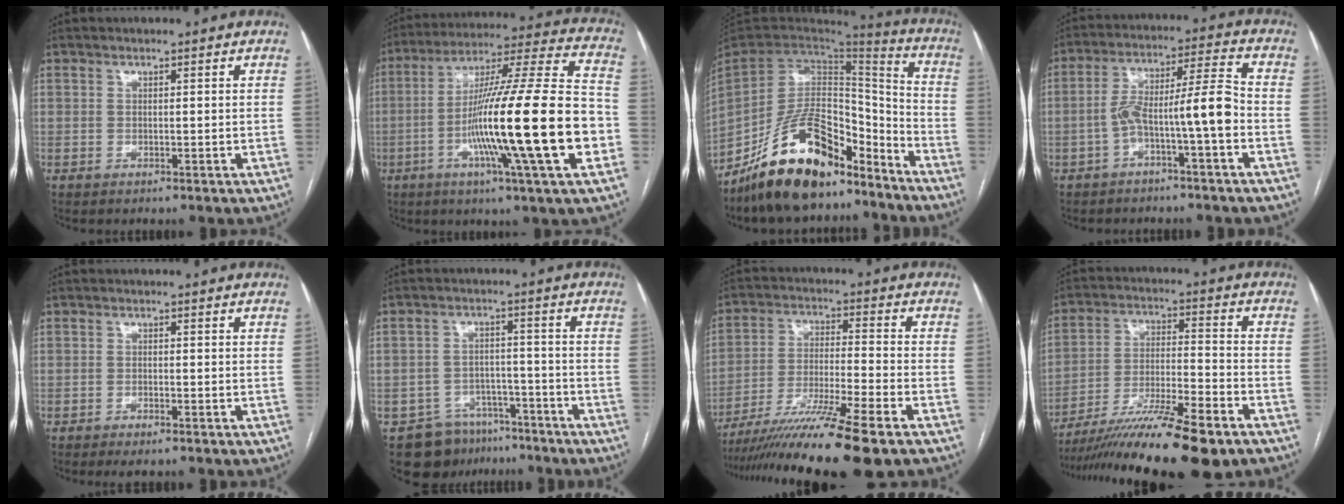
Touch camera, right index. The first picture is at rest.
{"total": 25.3, "force": [-6.2, 0.1, 24.6], "torque": [-0.384, -0.016, -0.118]}
{"total": 19.8, "force": [-14.7, 7.4, 11.0], "torque": [-0.218, 0.020, -0.261]}
{"total": 9.3, "force": [-3.2, 0.3, 8.8], "torque": [-0.151, 0.038, -0.052]}
{"total": 2.3, "force": [-1.8, 0.4, 1.5], "torque": [-0.023, -0.003, -0.026]}
{"total": 9.6, "force": [-7.2, 6.1, 1.6], "torque": [-0.023, 0.021, -0.102]}
{"total": 16.7, "force": [-12.6, -1.1, 10.9], "torque": [-0.192, -0.034, -0.215]}
{"total": 20.1, "force": [-15.1, 1.8, 13.2], "torque": [-0.205, -0.025, -0.254]}